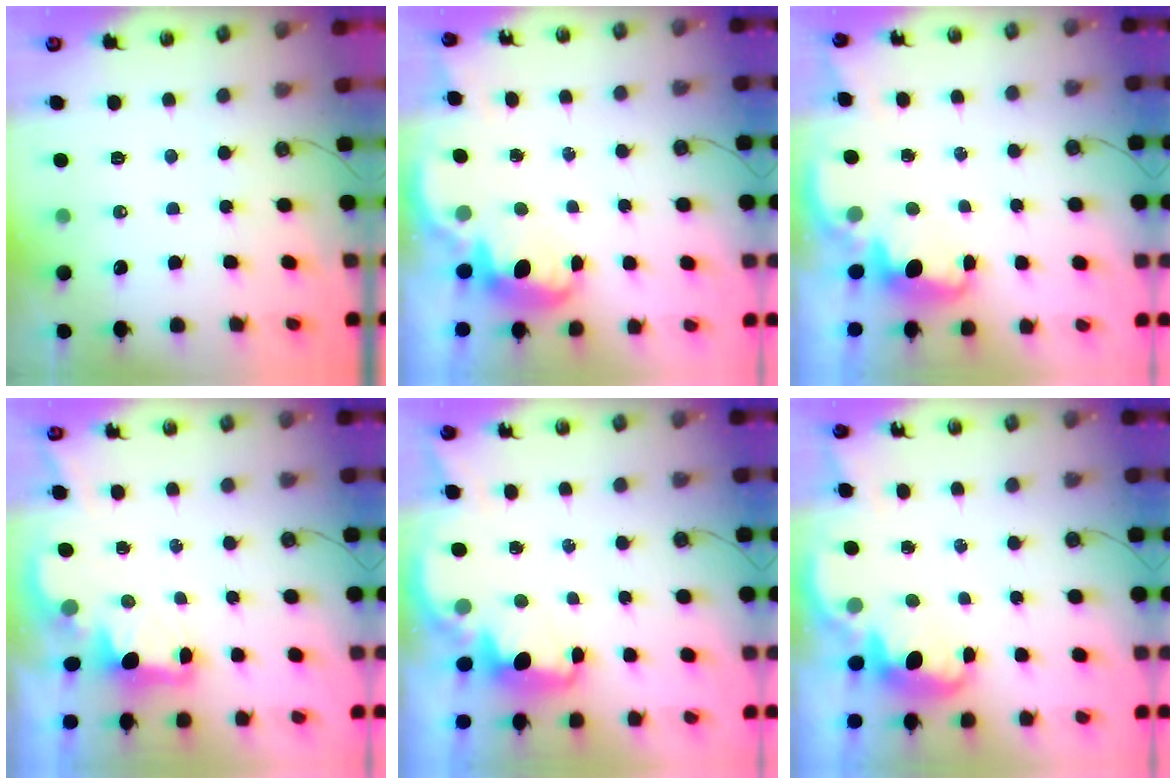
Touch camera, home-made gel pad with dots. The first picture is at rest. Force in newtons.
{"total": 2.7, "press": 2.6, "slide": 0.6}
{"total": 1.9, "press": 1.7, "slide": 0.8}
{"total": 2.1, "press": 2.0, "slide": 0.7}
{"total": 2.2, "press": 2.1, "slide": 0.8}
{"total": 1.9, "press": 1.9, "slide": 0.5}